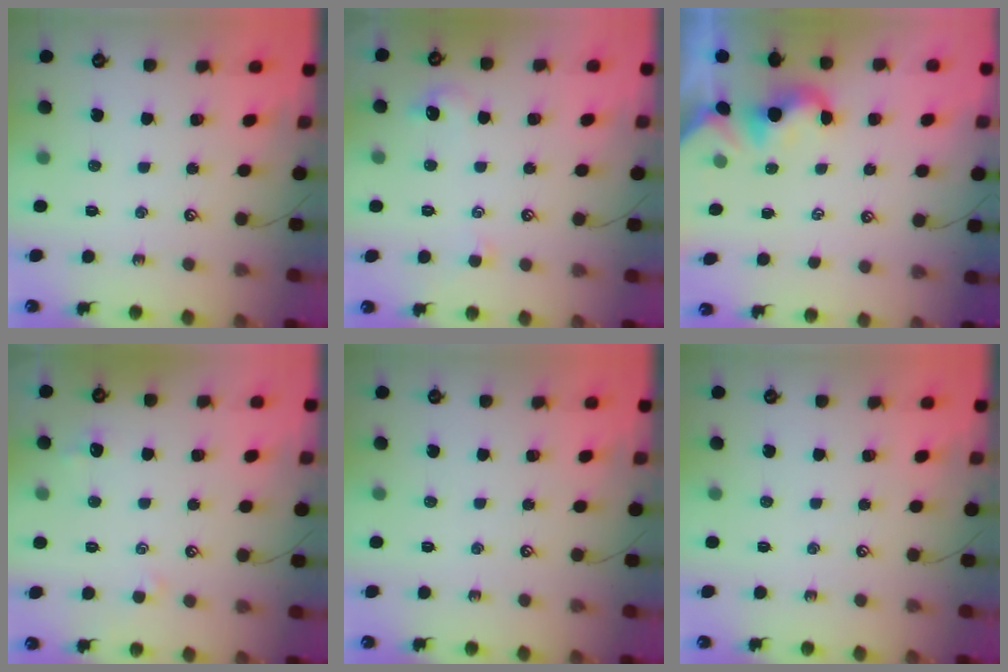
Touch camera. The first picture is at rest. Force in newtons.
{"total": 1.7, "press": 1.6, "slide": 0.6}
{"total": 2.2, "press": 2.1, "slide": 0.3}
{"total": 0.6, "press": 0.2, "slide": 0.6}
{"total": 0.0}
{"total": 0.0}